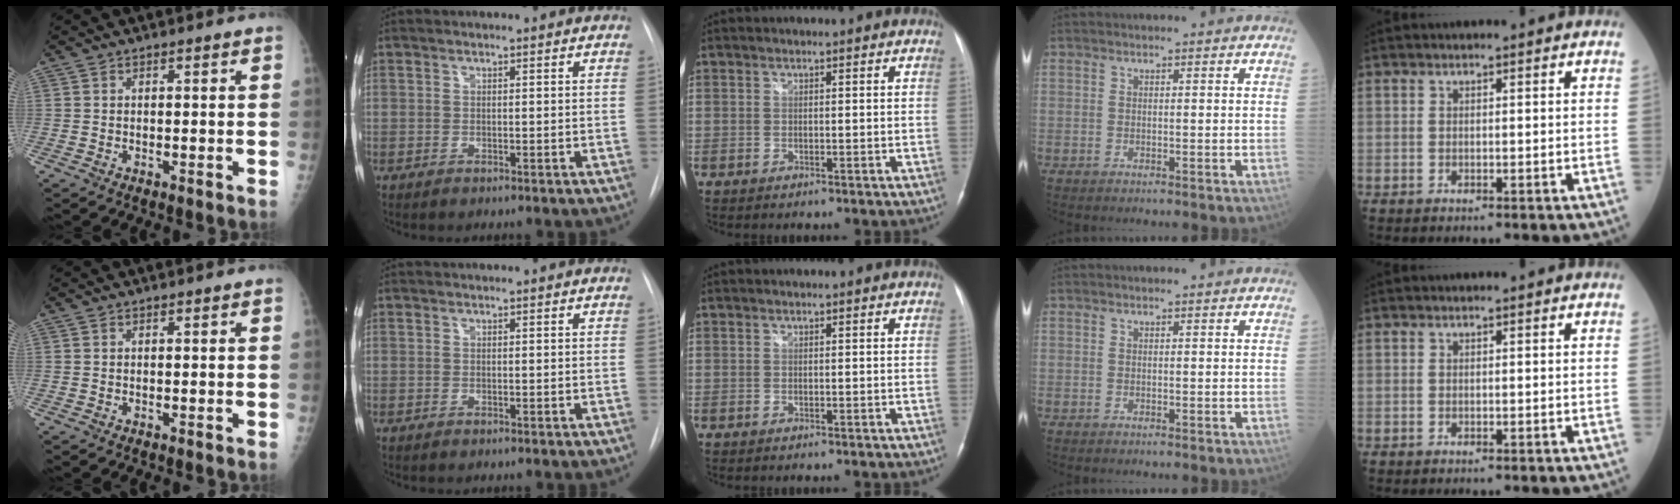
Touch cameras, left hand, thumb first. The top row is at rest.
{}